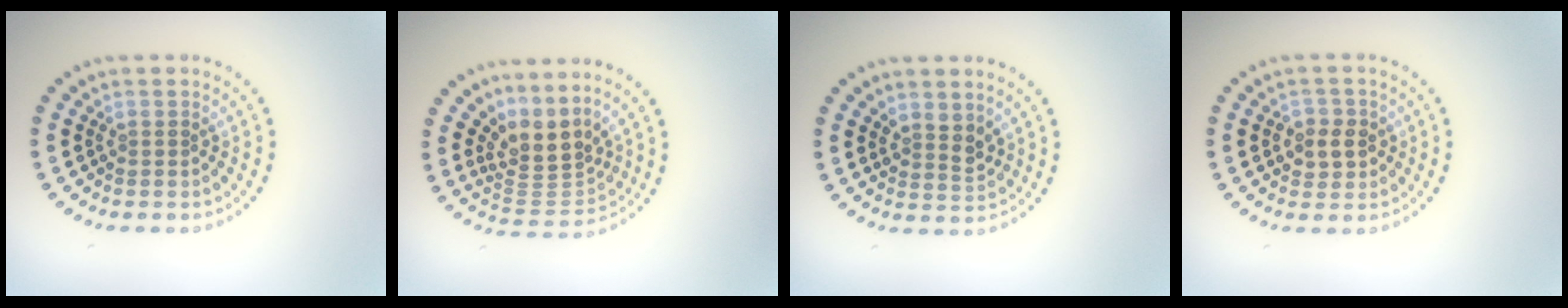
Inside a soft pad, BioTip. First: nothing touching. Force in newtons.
{"total": 3.9, "press": 2.5, "slide": 3.0}
{"total": 1.9, "press": 1.6, "slide": 1.0}
{"total": 2.4, "press": 2.3, "slide": 0.7}